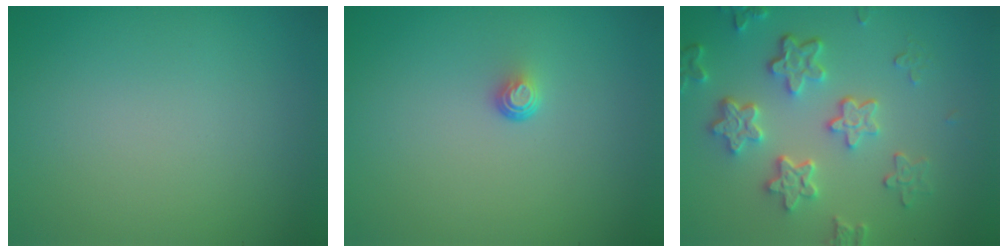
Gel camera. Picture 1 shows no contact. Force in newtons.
{"total": 0.9, "press": 0.5, "slide": 0.7}
{"total": 5.3, "press": 4.1, "slide": 3.4}